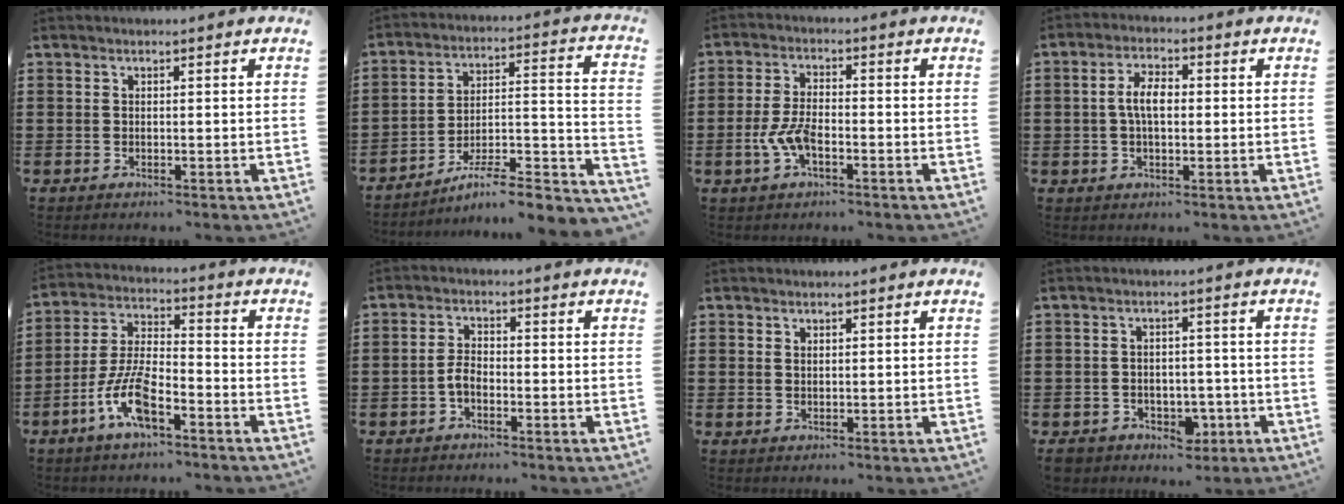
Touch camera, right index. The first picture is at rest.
{"total": 6.8, "force": [-5.3, 0.9, 4.2], "torque": [-0.064, -0.010, -0.105]}
{"total": 5.3, "force": [-1.8, 2.2, 4.5], "torque": [-0.112, -0.010, -0.039]}
{"total": 4.8, "force": [0.1, 2.4, 4.1], "torque": [-0.088, 0.007, -0.004]}
{"total": 8.6, "force": [-4.7, 2.9, 6.6], "torque": [-0.155, -0.007, -0.089]}
{"total": 3.0, "force": [-1.4, 1.5, 2.1], "torque": [-0.056, 0.000, -0.031]}
{"total": 1.0, "force": [0.7, 0.6, 0.2], "torque": [-0.006, 0.003, 0.013]}
{"total": 4.4, "force": [-2.5, 3.2, 1.8], "torque": [-0.037, 0.010, -0.045]}